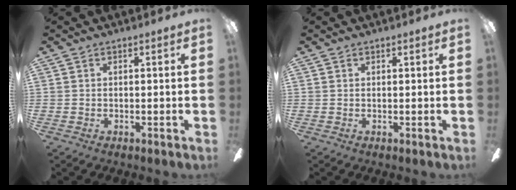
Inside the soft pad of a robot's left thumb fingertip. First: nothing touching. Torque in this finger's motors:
{"motor_torque": [-0.25, -0.31, 0.28, -0.35, -0.03]}